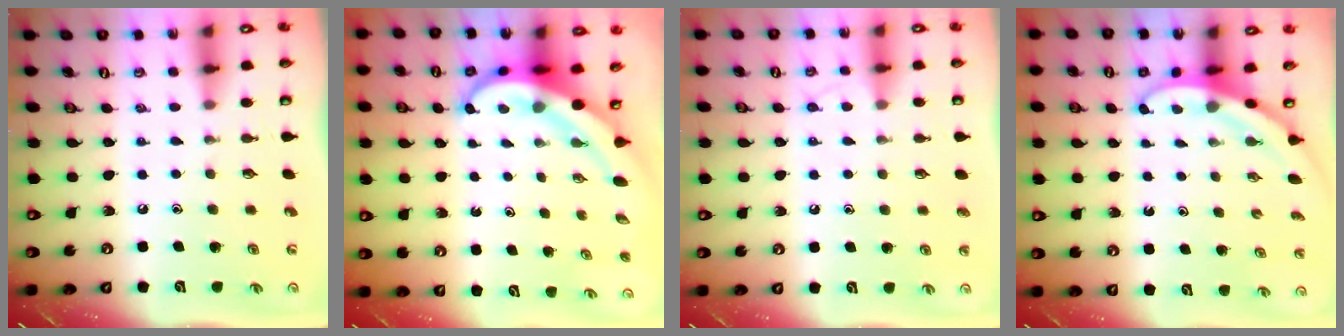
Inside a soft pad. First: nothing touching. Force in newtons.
{"total": 8.6, "press": 8.4, "slide": 1.8}
{"total": 5.6, "press": 5.6, "slide": 0.5}
{"total": 3.4, "press": 3.4, "slide": 0.1}